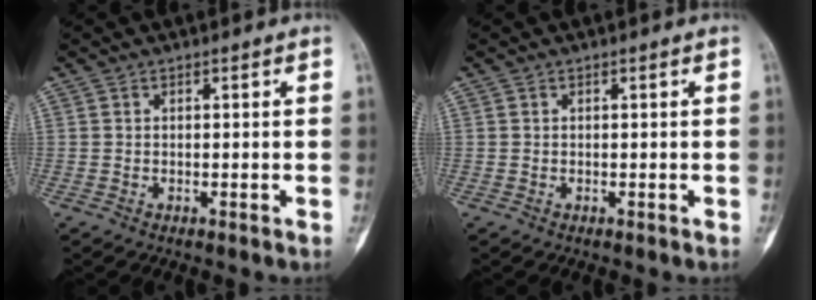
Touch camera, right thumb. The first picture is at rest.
{"total": 0.0}